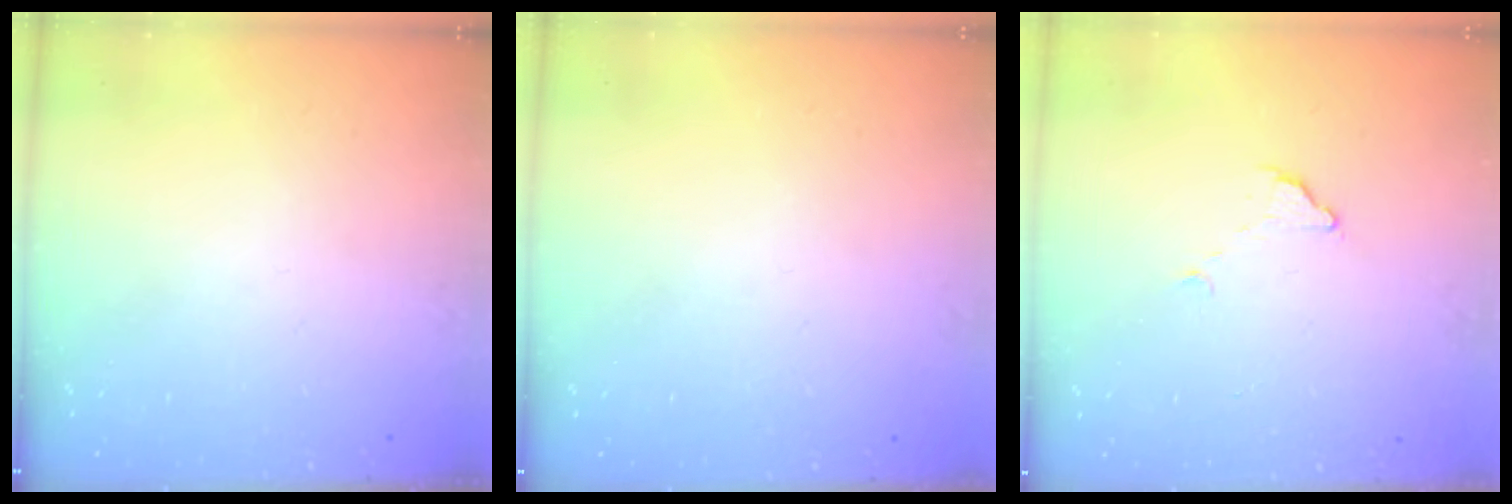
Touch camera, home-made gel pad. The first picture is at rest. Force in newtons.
{"total": 2.2, "press": 2.2, "slide": 0.1}
{"total": 4.3, "press": 4.3, "slide": 0.2}